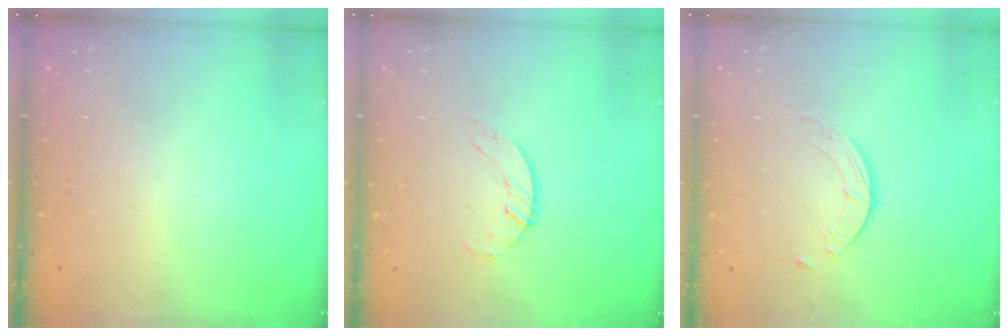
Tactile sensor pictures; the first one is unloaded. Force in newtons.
{"total": 1.6, "press": 1.6, "slide": 0.3}
{"total": 2.5, "press": 2.5, "slide": 0.3}